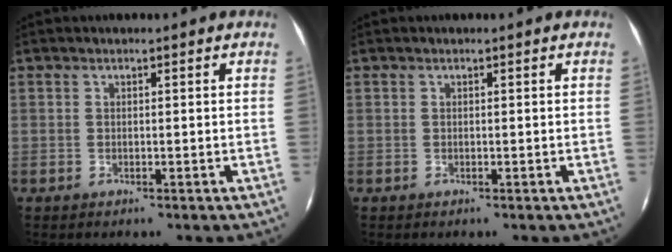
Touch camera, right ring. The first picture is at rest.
{"total": 0.0}